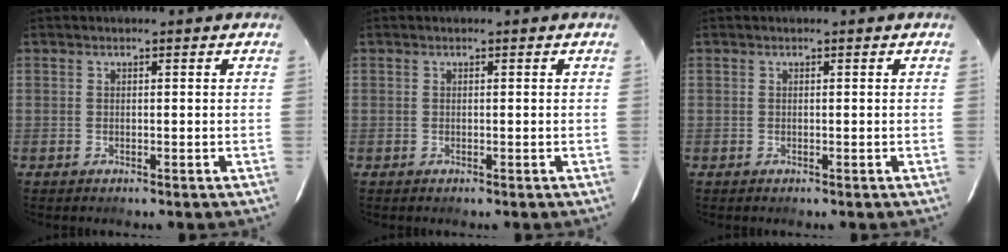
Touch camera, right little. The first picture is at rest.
{"total": 0.0}
{"total": 0.0}